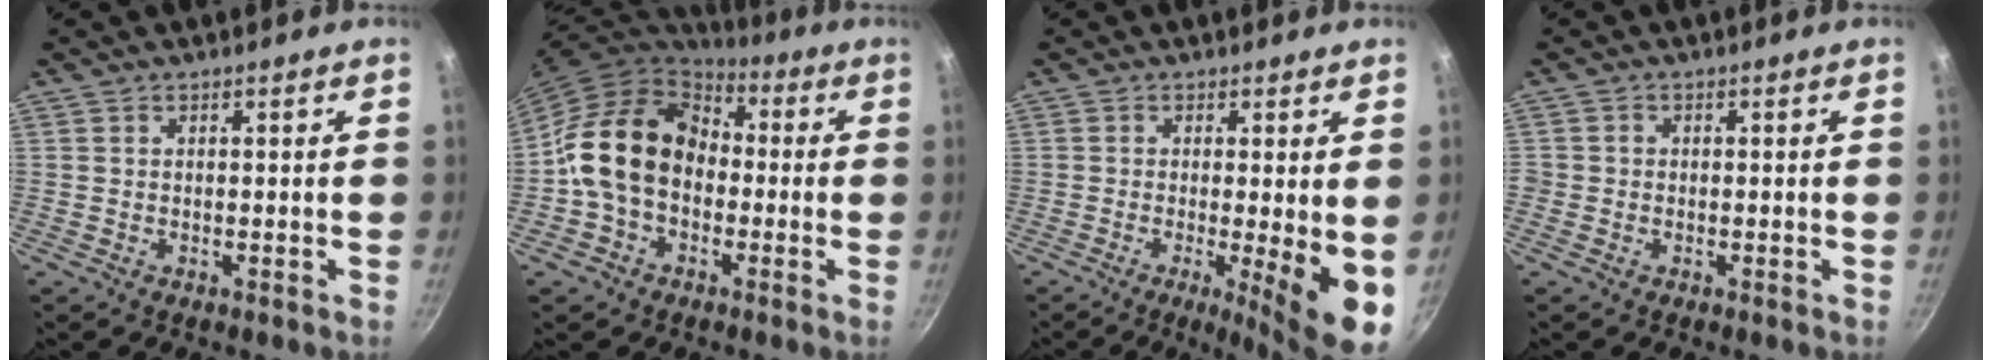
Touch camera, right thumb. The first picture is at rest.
{"total": 15.4, "force": [-1.0, 11.9, 9.8], "torque": [-0.138, 0.043, -0.033]}
{"total": 9.8, "force": [-1.4, 1.3, 9.6], "torque": [-0.127, -0.019, -0.015]}
{"total": 1.1, "force": [-0.4, 1.0, 0.2], "torque": [-0.003, 0.001, -0.009]}